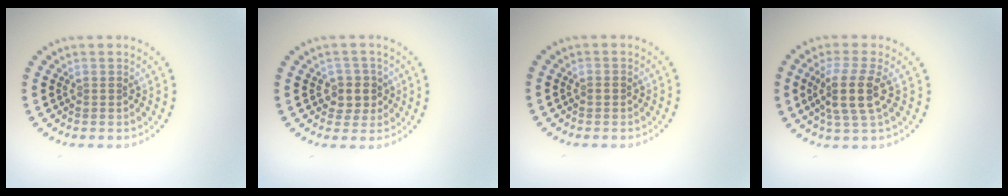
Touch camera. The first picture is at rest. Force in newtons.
{"total": 2.3, "press": 2.0, "slide": 1.0}
{"total": 0.9, "press": 0.9, "slide": 0.2}
{"total": 3.8, "press": 3.2, "slide": 2.1}